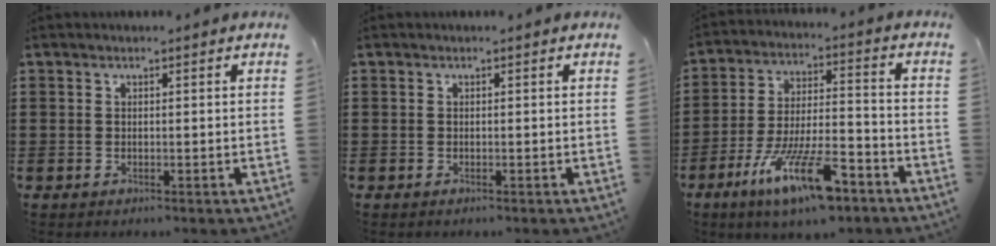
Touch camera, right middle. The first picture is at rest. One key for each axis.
{"total": 0.0}
{"total": 13.5, "fx": -8.3, "fy": 3.4, "fz": 10.1, "tx": -0.194, "ty": 0.016, "tz": -0.153}